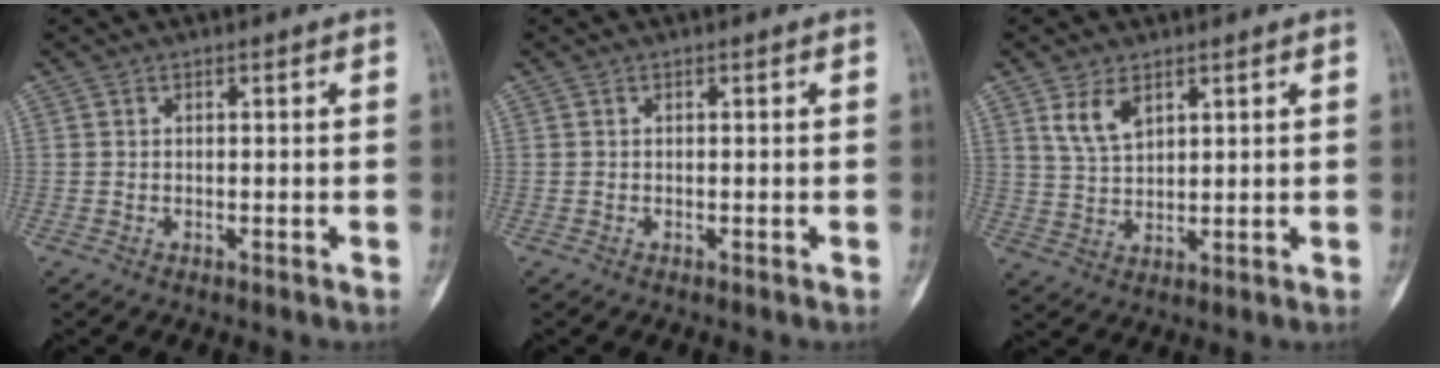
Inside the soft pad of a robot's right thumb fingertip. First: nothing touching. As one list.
[{"total": 0.0}, {"total": 5.7, "force": [3.1, 3.1, 3.6], "torque": [-0.060, -0.016, 0.068]}]